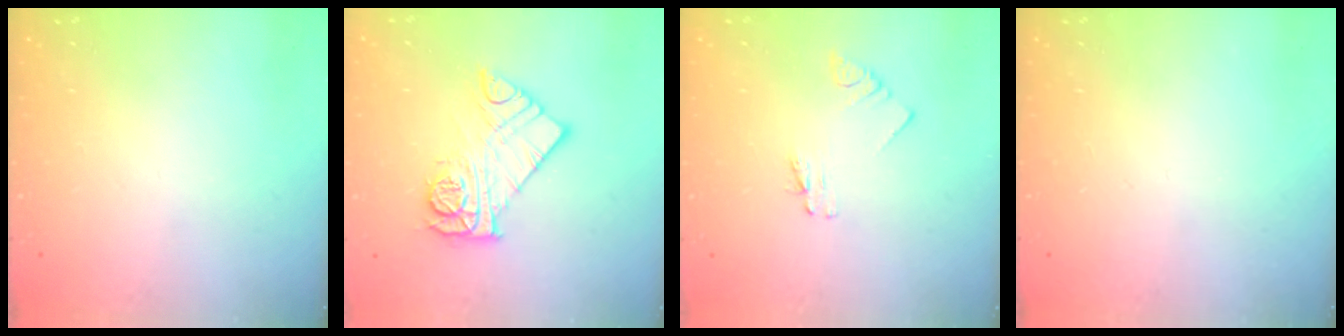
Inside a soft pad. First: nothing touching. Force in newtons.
{"total": 11.4, "press": 11.4, "slide": 1.0}
{"total": 1.6, "press": 1.6, "slide": 0.2}
{"total": 0.0}